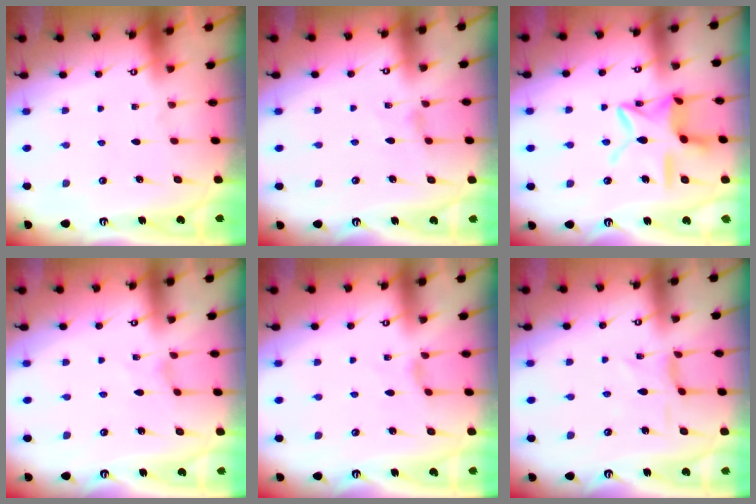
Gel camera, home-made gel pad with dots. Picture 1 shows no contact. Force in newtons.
{"total": 0.6, "press": 0.5, "slide": 0.2}
{"total": 13.1, "press": 13.1, "slide": 0.8}
{"total": 0.0}
{"total": 0.6, "press": 0.6, "slide": 0.2}
{"total": 1.9, "press": 1.8, "slide": 0.5}